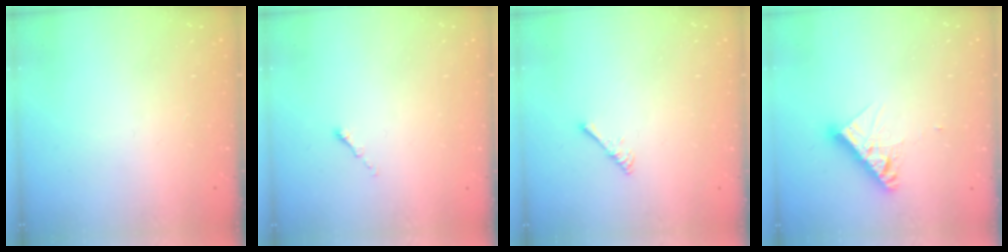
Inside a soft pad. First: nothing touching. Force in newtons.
{"total": 0.0}
{"total": 2.4, "press": 2.4, "slide": 0.4}
{"total": 10.2, "press": 10.2, "slide": 0.7}